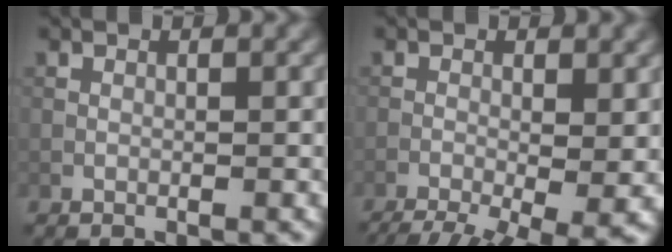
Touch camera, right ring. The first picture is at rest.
{"total": 9.8, "force": [-6.2, 3.3, 6.8], "torque": [-0.108, -0.028, -0.080]}